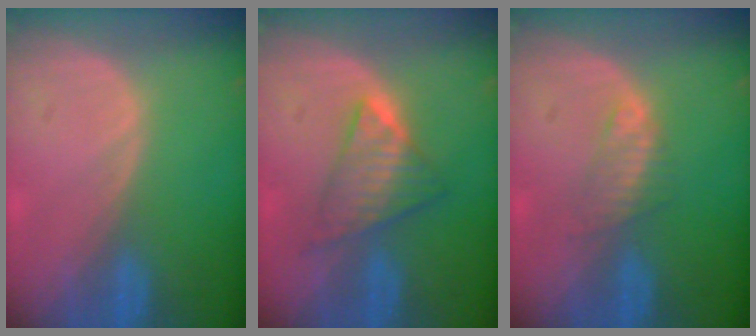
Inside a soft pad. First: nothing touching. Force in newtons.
{"total": 5.9, "press": 5.9, "slide": 0.8}
{"total": 2.5, "press": 2.4, "slide": 0.3}